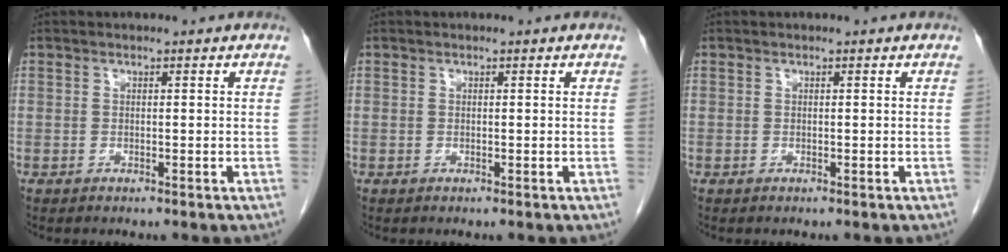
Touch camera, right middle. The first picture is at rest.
{"total": 0.0}
{"total": 0.0}